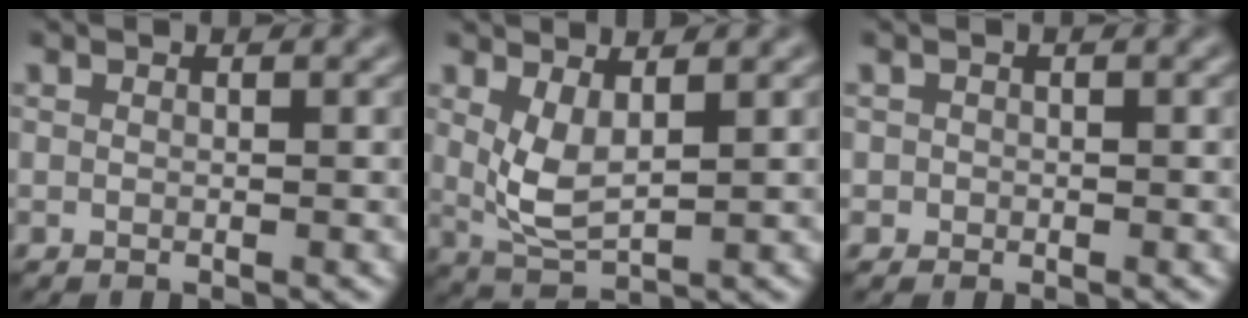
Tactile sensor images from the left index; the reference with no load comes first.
{"total": 3.4, "force": [1.3, 1.3, 2.8], "torque": [-0.069, -0.011, 0.030]}
{"total": 0.8, "force": [-0.1, 0.8, -0.1], "torque": [0.011, -0.003, -0.004]}